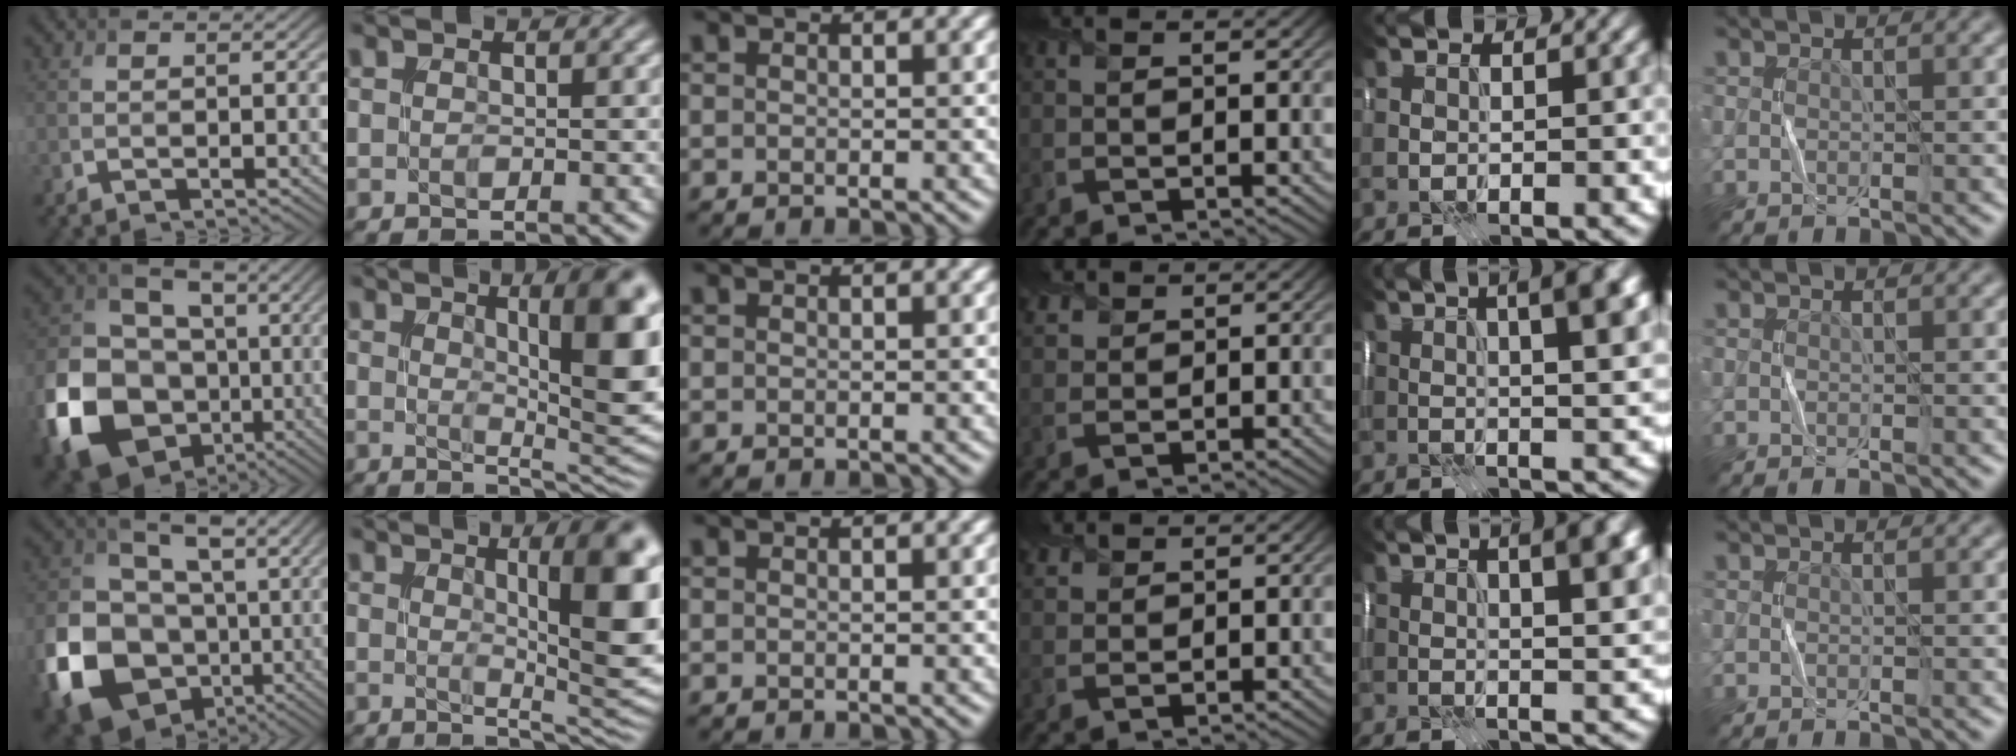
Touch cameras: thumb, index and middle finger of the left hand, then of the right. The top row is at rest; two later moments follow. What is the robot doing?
{"motion": "fold", "object": "scarf"}